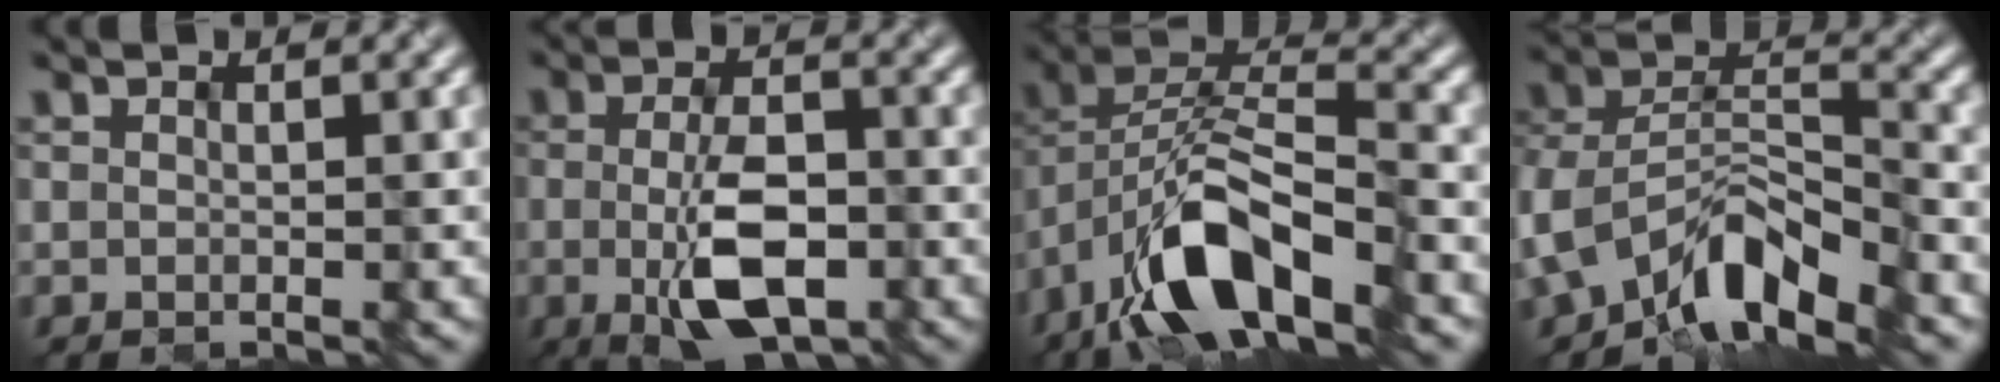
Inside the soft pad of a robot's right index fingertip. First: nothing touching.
{"total": 6.5, "force": [-1.8, 2.6, 5.6], "torque": [-0.107, -0.011, -0.030]}
{"total": 10.7, "force": [-6.1, 4.1, 7.7], "torque": [-0.143, 0.010, -0.113]}
{"total": 8.3, "force": [-5.4, 4.2, 4.6], "torque": [-0.068, -0.001, -0.107]}